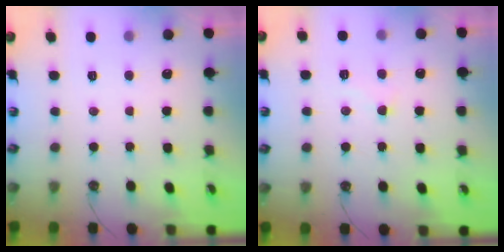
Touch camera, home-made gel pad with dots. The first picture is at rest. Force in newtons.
{"total": 3.9, "press": 3.9, "slide": 0.5}